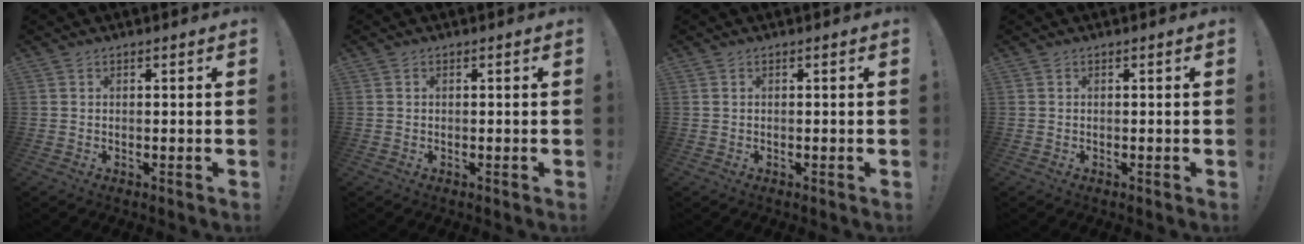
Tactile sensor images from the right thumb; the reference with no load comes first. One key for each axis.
{"total": 0.0}
{"total": 0.0}
{"total": 0.0}